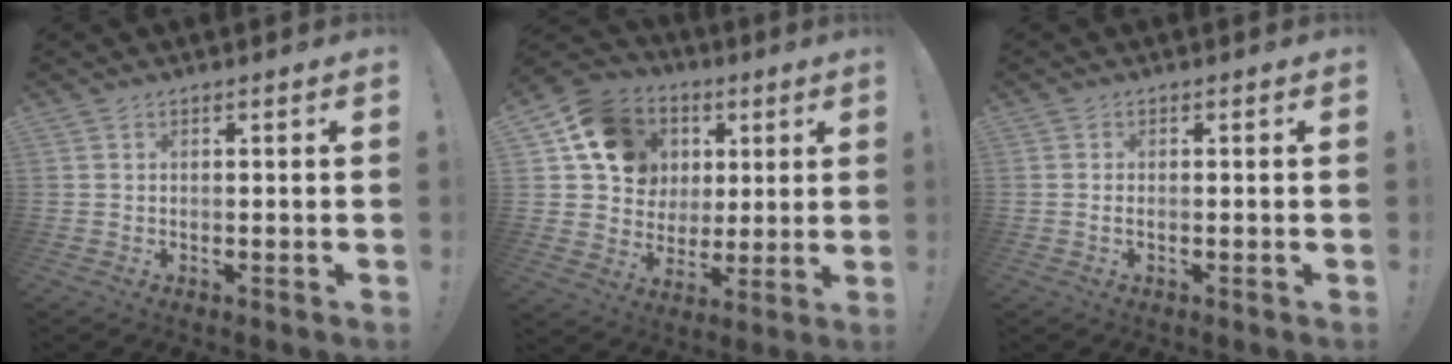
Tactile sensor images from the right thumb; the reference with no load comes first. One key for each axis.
{"total": 16.1, "fx": 5.8, "fy": 13.6, "fz": 6.3, "tx": -0.093, "ty": -0.017, "tz": 0.133}
{"total": 1.0, "fx": -0.2, "fy": 0.4, "fz": 0.9, "tx": -0.020, "ty": 0.002, "tz": -0.003}